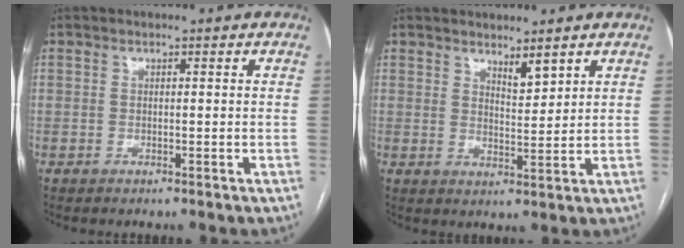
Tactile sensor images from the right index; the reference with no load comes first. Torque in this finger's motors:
{"motor_torque": [-0.08, 0.05, 0.06, 0.00]}